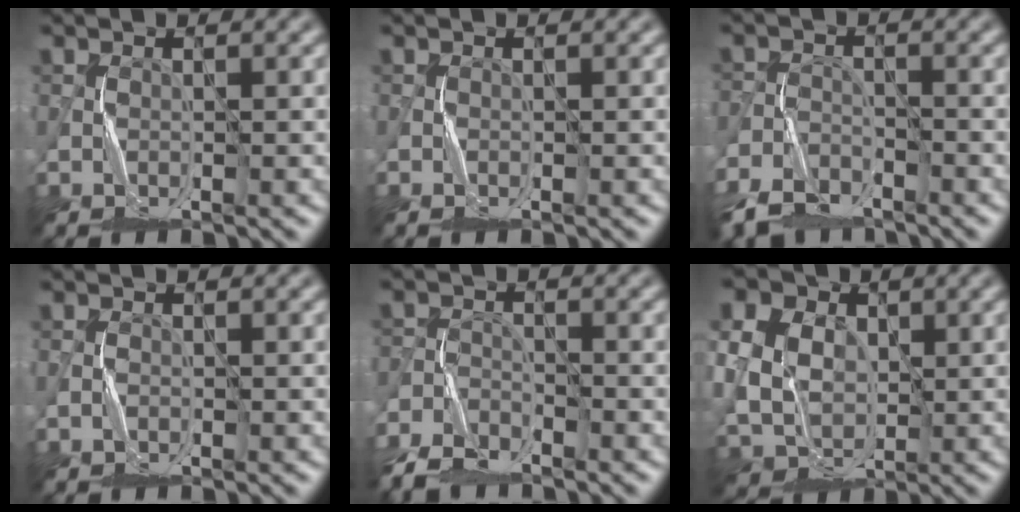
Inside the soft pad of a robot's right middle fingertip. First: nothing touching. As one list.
[{"total": 0.0}, {"total": 5.5, "force": [-4.6, 2.5, 2.0], "torque": [-0.037, -0.018, -0.093]}, {"total": 0.6, "force": [-0.3, 0.4, 0.4], "torque": [-0.008, 0.002, -0.005]}, {"total": 4.8, "force": [-4.0, 1.8, 1.9], "torque": [-0.038, -0.011, -0.088]}, {"total": 14.8, "force": [4.5, 11.8, 7.7], "torque": [-0.180, 0.029, 0.059]}]